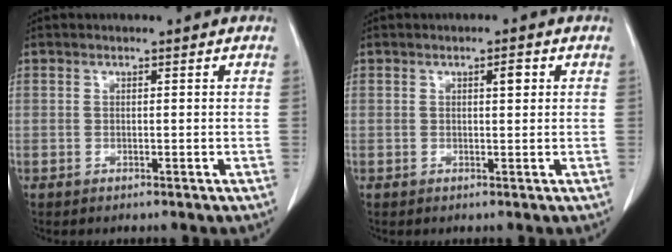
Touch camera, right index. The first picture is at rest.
{"total": 1.7, "force": [0.6, 0.5, 1.5], "torque": [-0.024, 0.001, 0.009]}